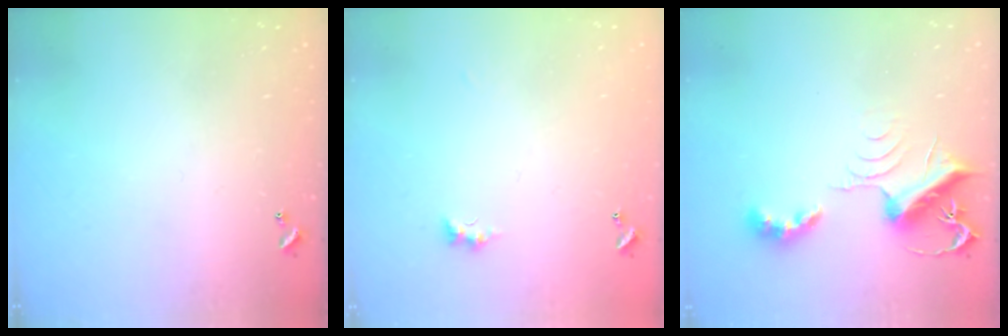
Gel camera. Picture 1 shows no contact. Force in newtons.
{"total": 0.9, "press": 0.7, "slide": 0.5}
{"total": 10.3, "press": 10.2, "slide": 1.0}